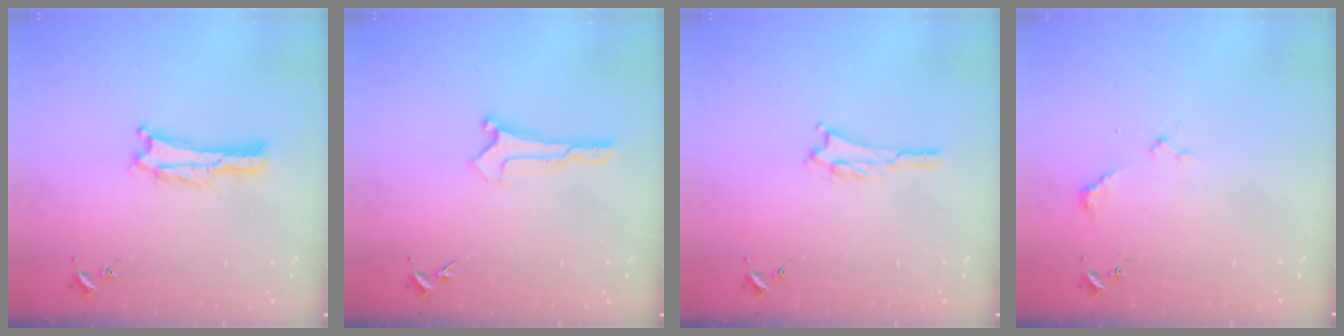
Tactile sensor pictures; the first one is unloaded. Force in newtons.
{"total": 0.0}
{"total": 1.2, "press": 1.2, "slide": 0.2}
{"total": 2.3, "press": 2.3, "slide": 0.1}